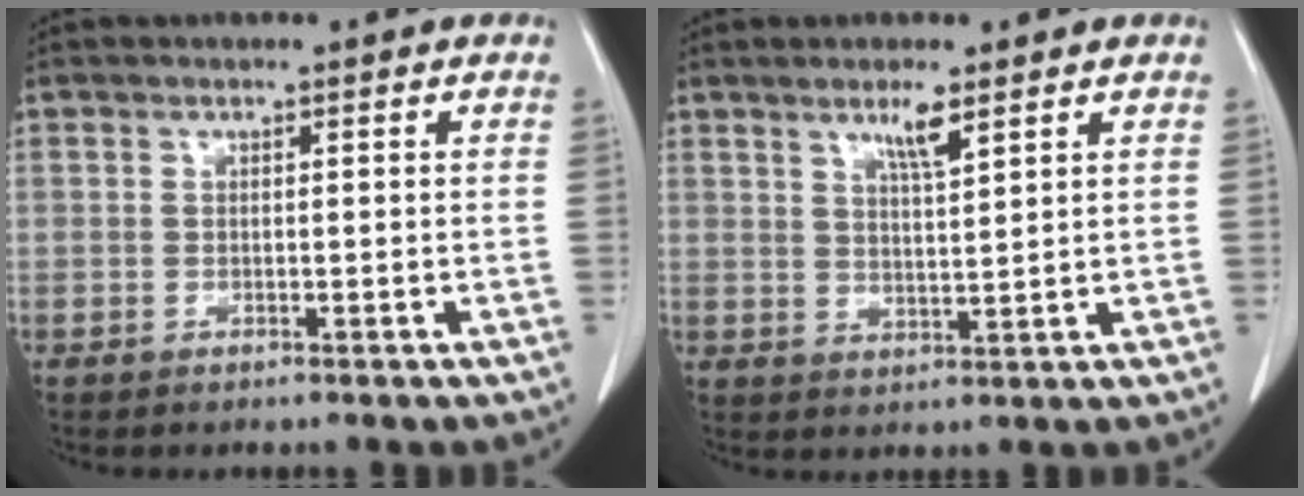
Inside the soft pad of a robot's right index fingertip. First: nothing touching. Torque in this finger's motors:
{"motor_torque": [0.36, 0.22, 0.04, 0.02]}